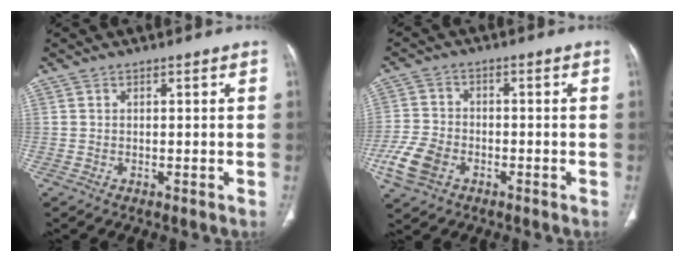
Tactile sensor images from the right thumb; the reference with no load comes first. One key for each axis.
{"total": 8.1, "fx": -3.6, "fy": 5.5, "fz": 4.7, "tx": -0.105, "ty": 0.010, "tz": -0.068}